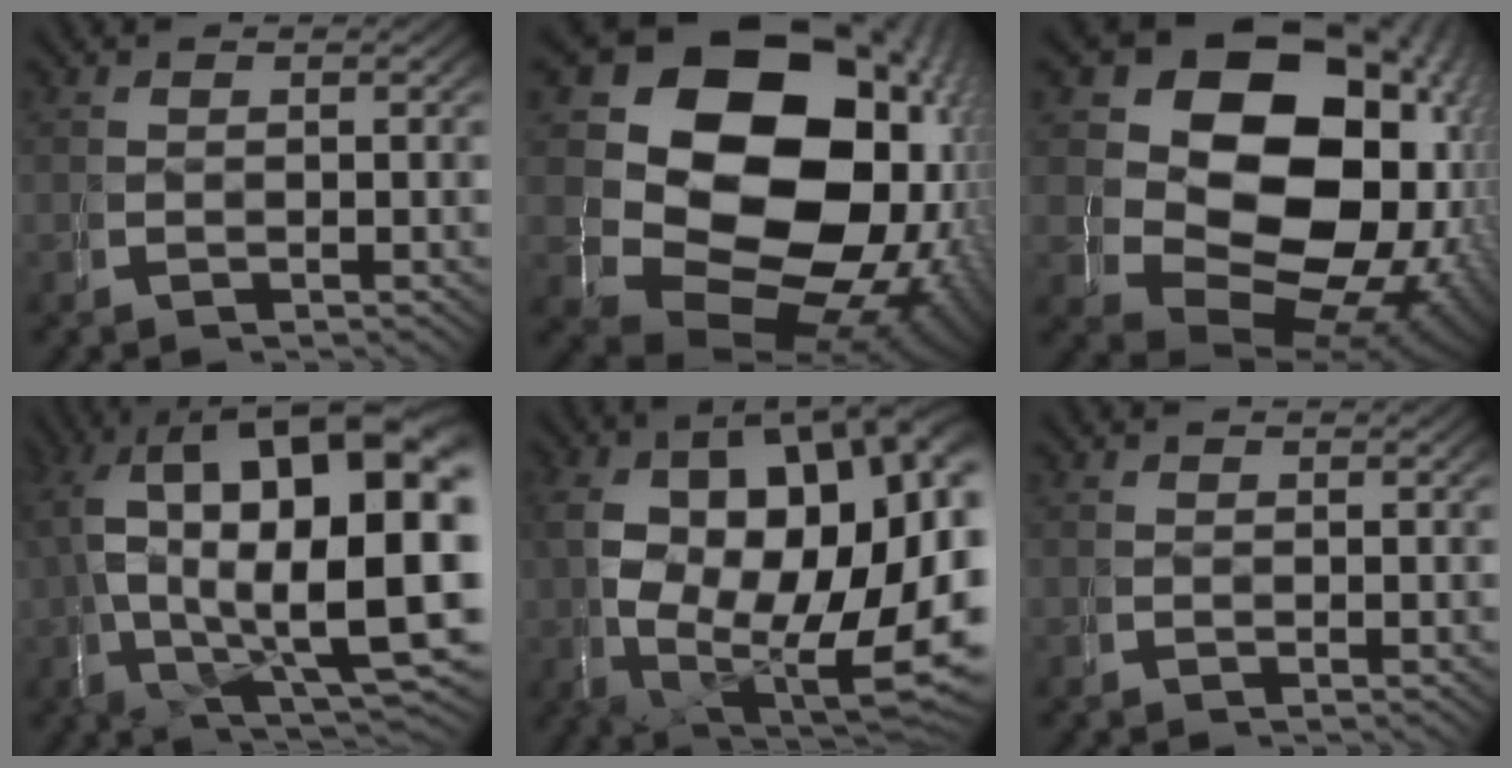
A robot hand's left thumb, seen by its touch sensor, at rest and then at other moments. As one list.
[{"total": 27.1, "force": [1.9, 19.1, 19.1], "torque": [-0.340, -0.068, 0.056]}, {"total": 22.9, "force": [1.8, 16.6, 15.7], "torque": [-0.296, -0.074, 0.051]}, {"total": 21.4, "force": [2.9, 12.4, 17.1], "torque": [-0.262, -0.050, 0.067]}, {"total": 22.8, "force": [-1.3, 15.1, 17.1], "torque": [-0.282, -0.081, 0.022]}, {"total": 0.0}]